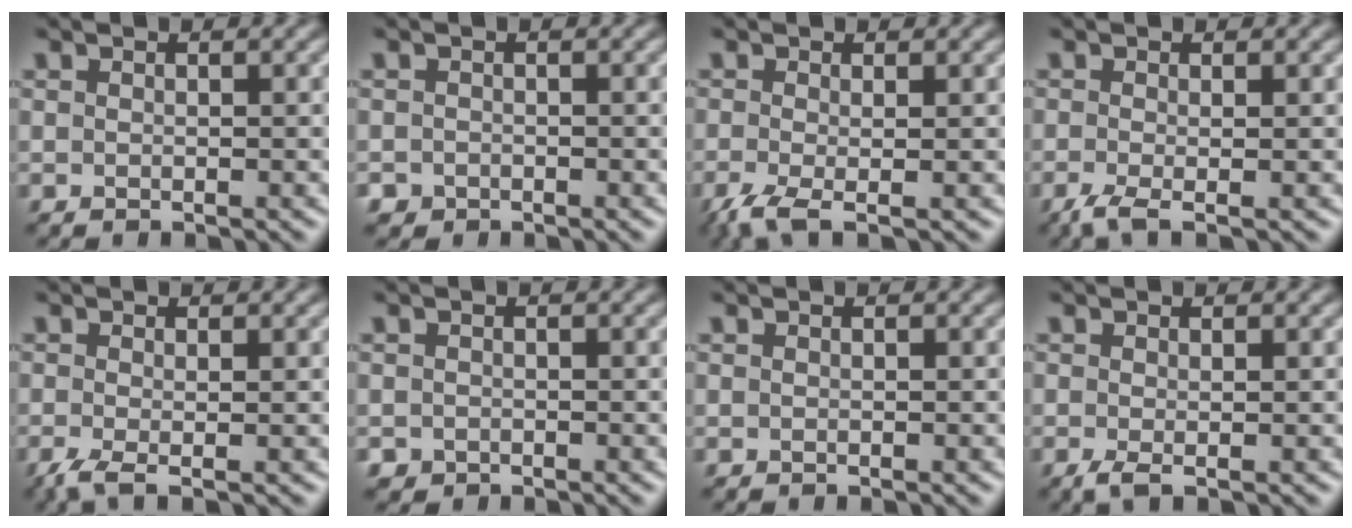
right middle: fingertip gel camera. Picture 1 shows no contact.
{"total": 0.9, "force": [-0.6, 0.7, 0.0], "torque": [0.005, -0.005, -0.011]}
{"total": 3.1, "force": [-1.4, 0.8, 2.6], "torque": [-0.064, -0.010, -0.034]}
{"total": 2.4, "force": [-1.1, 0.5, 2.1], "torque": [-0.047, -0.009, -0.028]}
{"total": 2.4, "force": [-1.0, 0.5, 2.1], "torque": [-0.049, -0.008, -0.025]}
{"total": 0.7, "force": [-0.4, 0.6, 0.0], "torque": [0.004, -0.005, -0.008]}
{"total": 0.0}
{"total": 1.3, "force": [-0.5, 0.3, 1.2], "torque": [-0.028, -0.007, -0.010]}